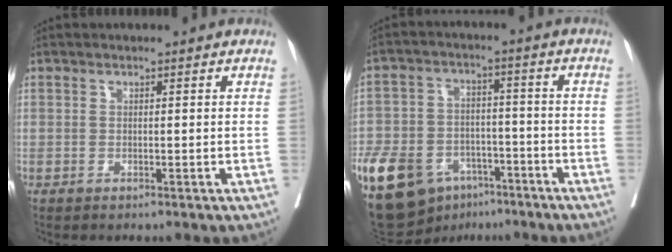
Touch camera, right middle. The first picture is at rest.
{"total": 19.3, "force": [-11.0, 12.0, 10.4], "torque": [-0.242, 0.003, -0.178]}